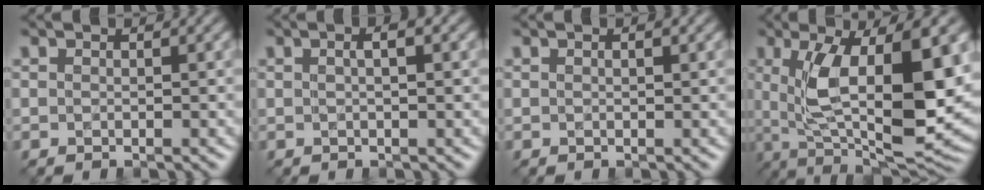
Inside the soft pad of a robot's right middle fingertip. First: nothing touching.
{"total": 1.8, "force": [0.5, 0.4, 1.6], "torque": [-0.020, -0.007, 0.005]}
{"total": 0.6, "force": [0.2, 0.2, 0.6], "torque": [-0.008, 0.001, 0.004]}
{"total": 12.5, "force": [1.1, 4.9, 11.4], "torque": [-0.187, -0.017, 0.023]}